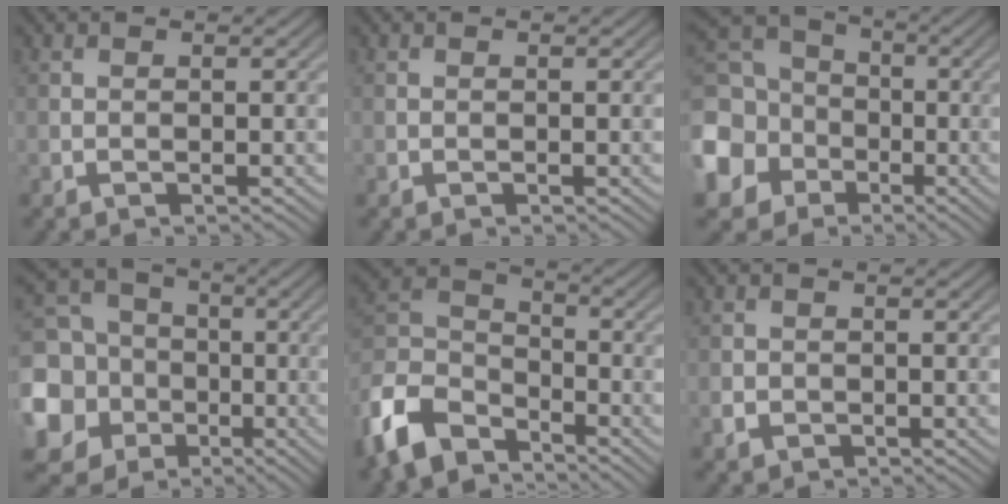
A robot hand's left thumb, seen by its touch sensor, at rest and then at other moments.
{"total": 0.0}
{"total": 13.0, "force": [-3.0, 11.4, 5.4], "torque": [-0.193, -0.028, -0.080]}
{"total": 15.0, "force": [-2.4, 13.7, 5.6], "torque": [-0.216, -0.021, -0.064]}
{"total": 10.7, "force": [-7.4, 5.4, 5.6], "torque": [-0.138, -0.009, -0.168]}
{"total": 1.2, "force": [-0.5, 1.0, 0.4], "torque": [-0.007, -0.004, -0.012]}